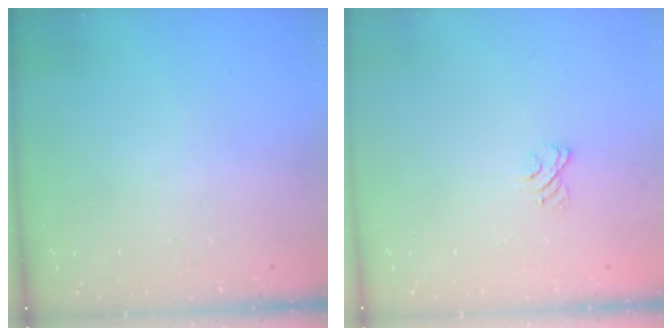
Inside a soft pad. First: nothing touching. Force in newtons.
{"total": 3.5, "press": 3.3, "slide": 1.2}